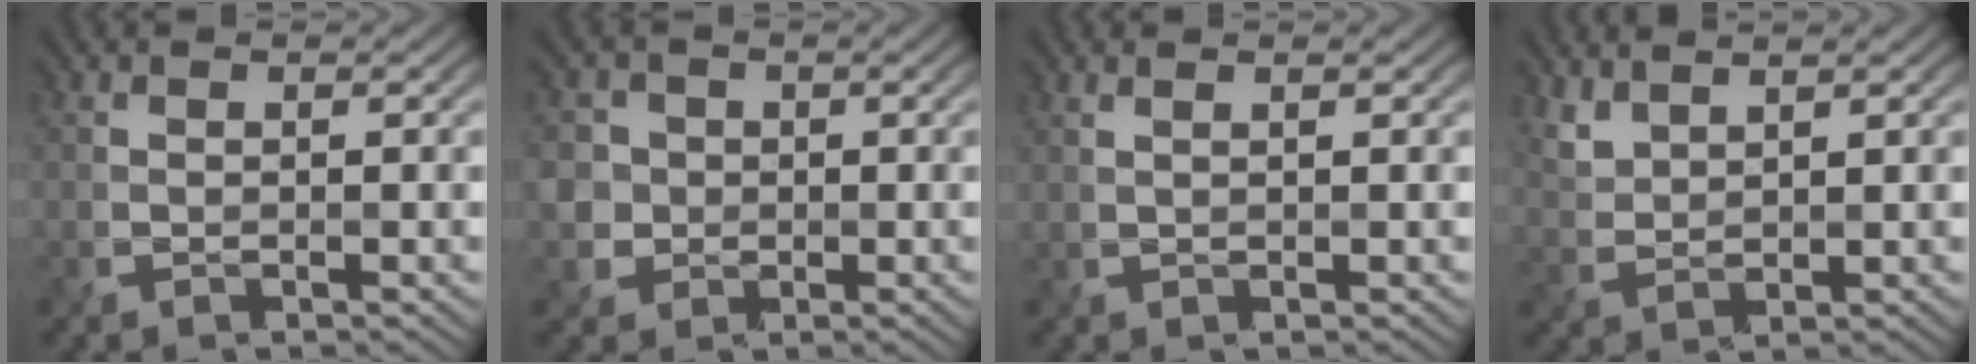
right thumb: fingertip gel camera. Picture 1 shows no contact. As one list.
[{"total": 4.0, "force": [0.2, 3.9, 0.7], "torque": [-0.037, 0.004, -0.003]}, {"total": 1.2, "force": [0.8, 0.4, 0.8], "torque": [-0.010, 0.000, 0.008]}, {"total": 2.9, "force": [2.5, 0.8, 1.1], "torque": [-0.035, -0.002, 0.062]}]